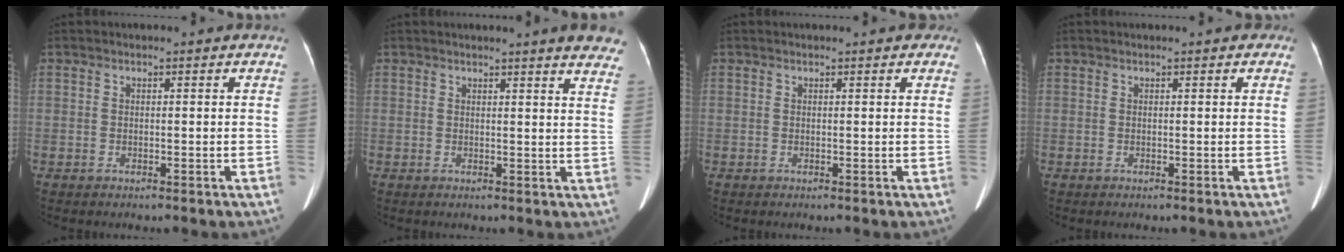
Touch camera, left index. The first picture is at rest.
{"total": 11.5, "force": [10.2, 1.0, 5.1], "torque": [-0.039, -0.031, 0.090]}
{"total": 3.0, "force": [2.4, 1.1, 1.5], "torque": [-0.016, 0.014, 0.016]}
{"total": 1.4, "force": [1.0, 0.7, 0.8], "torque": [-0.006, 0.011, 0.004]}